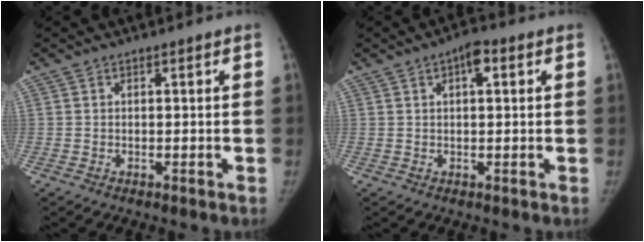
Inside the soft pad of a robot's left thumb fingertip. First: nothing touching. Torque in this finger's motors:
{"motor_torque": [0.41, 0.45, 0.73, -0.11, 0.14]}